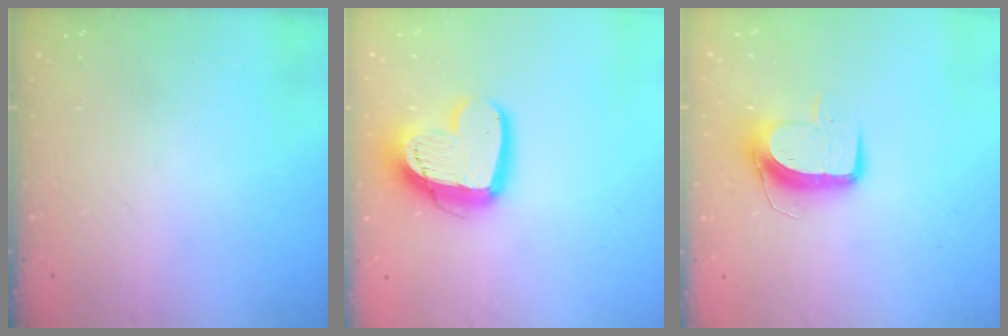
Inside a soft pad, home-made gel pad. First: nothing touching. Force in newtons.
{"total": 15.5, "press": 15.4, "slide": 1.4}
{"total": 8.9, "press": 8.9, "slide": 0.7}